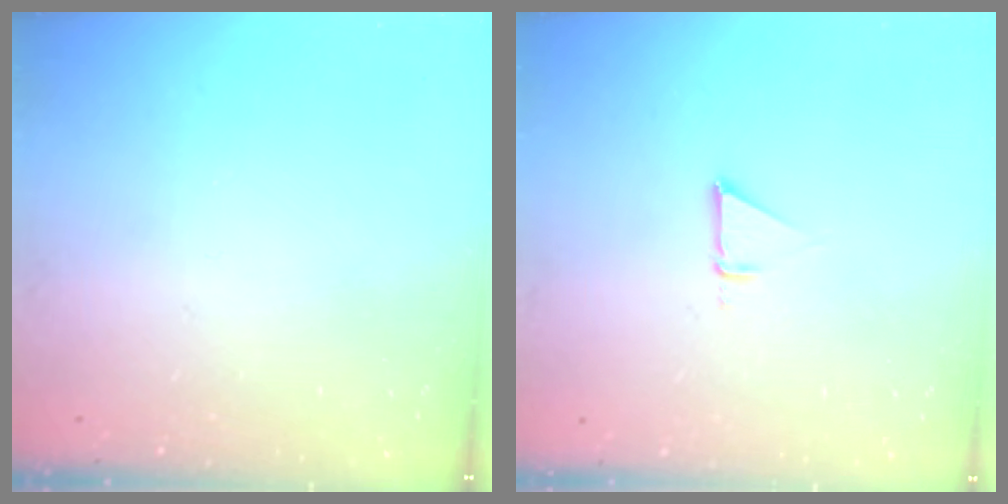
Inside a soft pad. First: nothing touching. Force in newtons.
{"total": 3.1, "press": 3.1, "slide": 0.2}